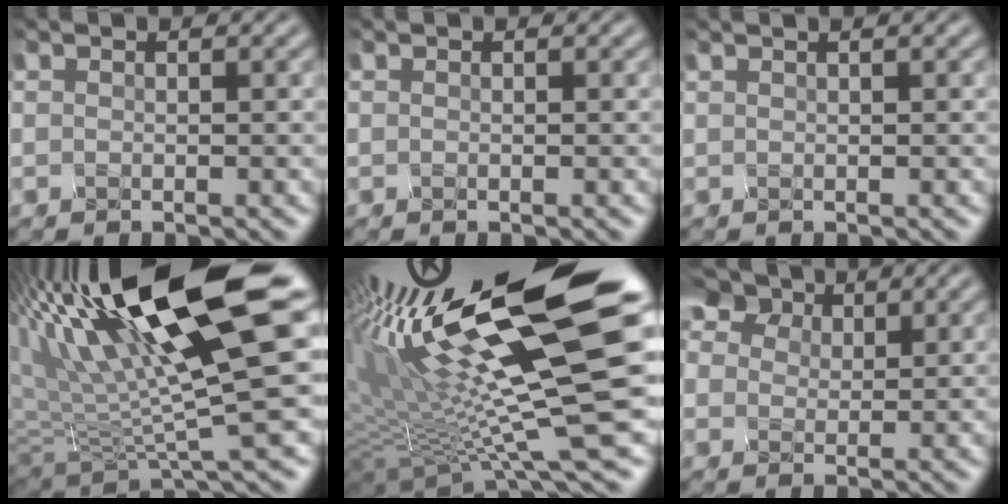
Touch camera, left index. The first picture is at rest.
{"total": 0.0}
{"total": 1.5, "force": [0.9, 0.6, 1.0], "torque": [-0.005, 0.017, 0.000]}
{"total": 14.1, "force": [3.4, 3.0, 13.3], "torque": [-0.251, 0.003, 0.069]}
{"total": 17.5, "force": [2.7, 3.2, 17.0], "torque": [-0.298, -0.007, 0.055]}
{"total": 7.1, "force": [4.7, 4.4, 3.0], "torque": [-0.110, -0.001, 0.093]}